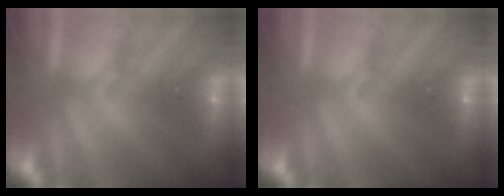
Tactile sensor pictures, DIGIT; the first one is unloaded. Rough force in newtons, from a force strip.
{"total": 0.0}